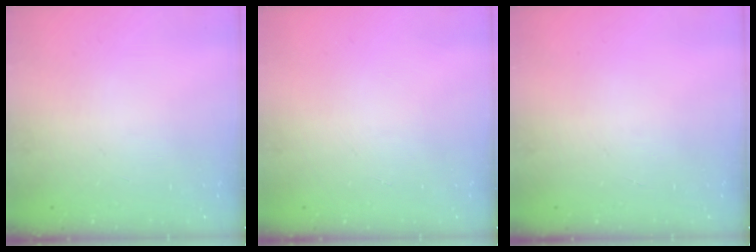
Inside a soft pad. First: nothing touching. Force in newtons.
{"total": 0.0}
{"total": 0.0}